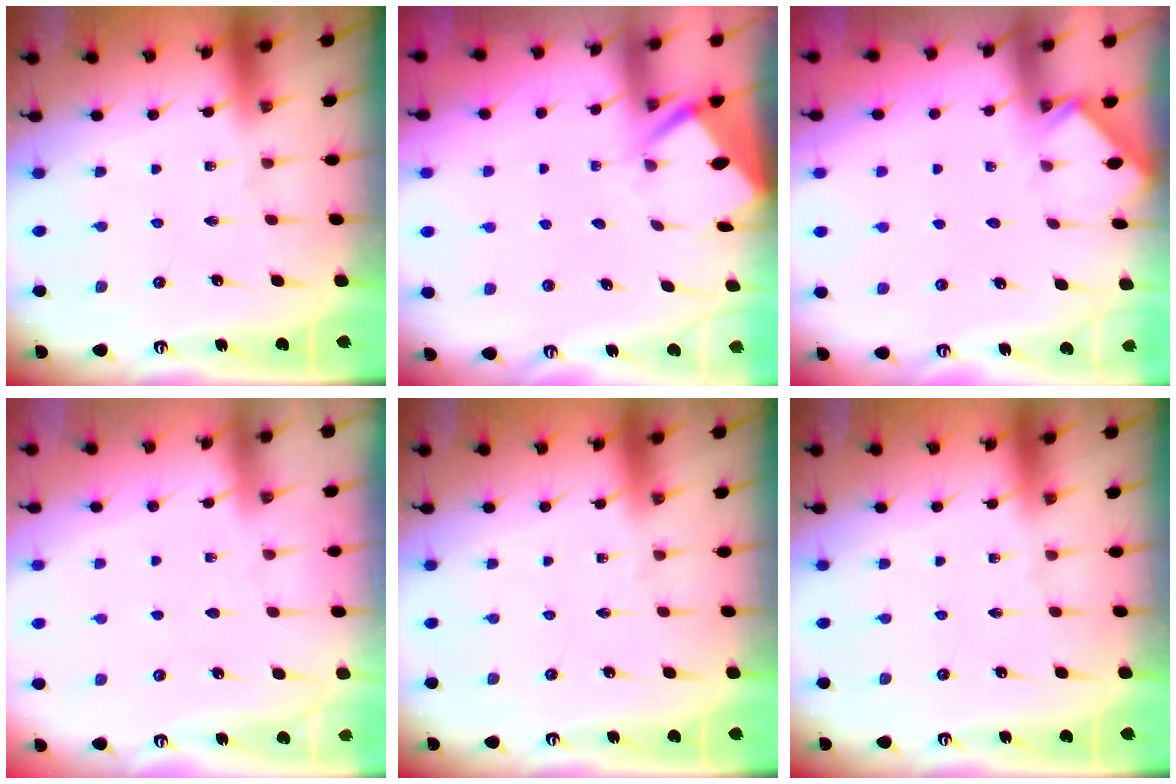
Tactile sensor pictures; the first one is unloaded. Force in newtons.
{"total": 3.8, "press": 3.8, "slide": 0.3}
{"total": 2.5, "press": 2.5, "slide": 0.4}
{"total": 2.9, "press": 2.8, "slide": 0.4}
{"total": 0.0}
{"total": 0.0}